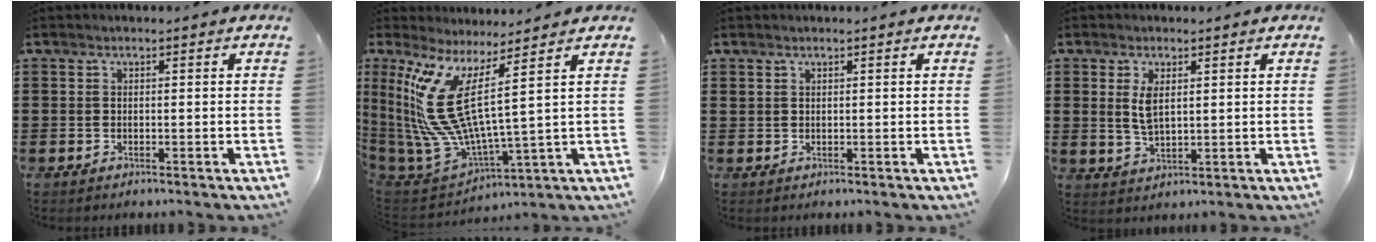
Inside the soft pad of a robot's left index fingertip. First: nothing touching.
{"total": 13.1, "force": [5.6, 2.9, 11.4], "torque": [-0.295, -0.074, 0.082]}
{"total": 0.8, "force": [0.7, 0.3, 0.1], "torque": [-0.004, 0.000, 0.014]}
{"total": 3.7, "force": [1.1, 1.7, 3.1], "torque": [-0.068, 0.006, 0.018]}